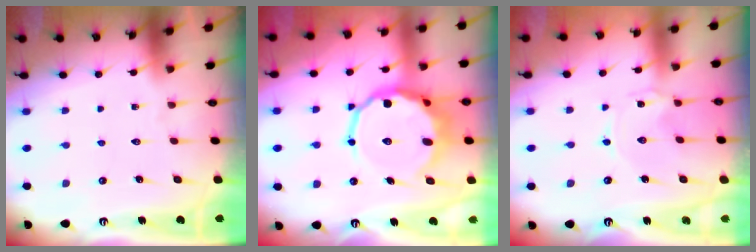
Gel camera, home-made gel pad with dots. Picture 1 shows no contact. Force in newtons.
{"total": 13.0, "press": 12.5, "slide": 3.5}
{"total": 0.0}